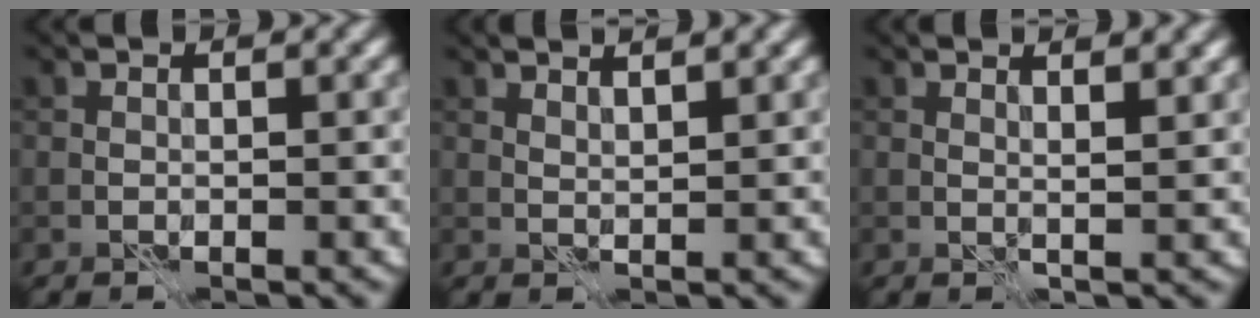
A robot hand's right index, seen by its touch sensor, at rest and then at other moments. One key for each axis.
{"total": 2.1, "fx": 1.8, "fy": 0.2, "fz": 1.1, "tx": -0.018, "ty": 0.001, "tz": 0.023}
{"total": 2.3, "fx": 1.5, "fy": 0.5, "fz": 1.7, "tx": -0.020, "ty": 0.004, "tz": 0.010}